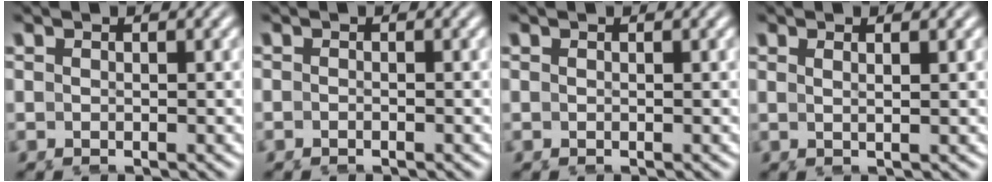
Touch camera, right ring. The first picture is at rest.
{"total": 0.6, "force": [-0.6, 0.2, 0.0], "torque": [-0.005, -0.003, -0.014]}
{"total": 0.0}
{"total": 1.1, "force": [0.3, -0.5, 0.9], "torque": [-0.016, -0.004, 0.008]}